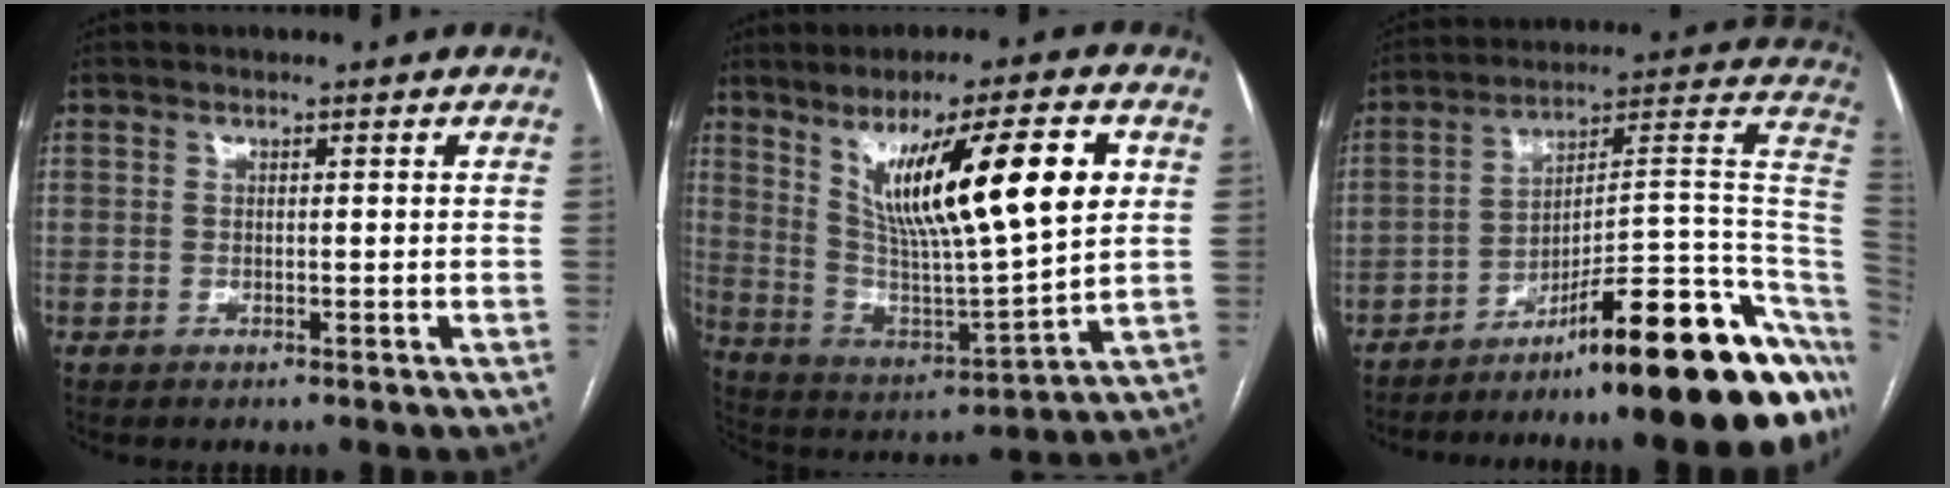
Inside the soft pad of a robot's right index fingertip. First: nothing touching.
{"total": 19.2, "force": [6.8, 1.8, 17.9], "torque": [-0.302, 0.001, 0.118]}
{"total": 24.5, "force": [-16.2, 2.3, 18.2], "torque": [-0.139, 0.049, -0.236]}